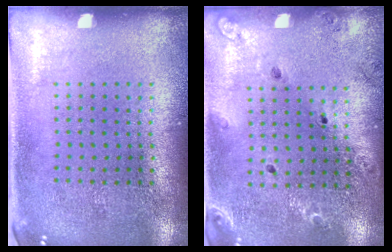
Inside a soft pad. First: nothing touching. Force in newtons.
{"total": 1.4, "press": 1.4, "slide": 0.1}